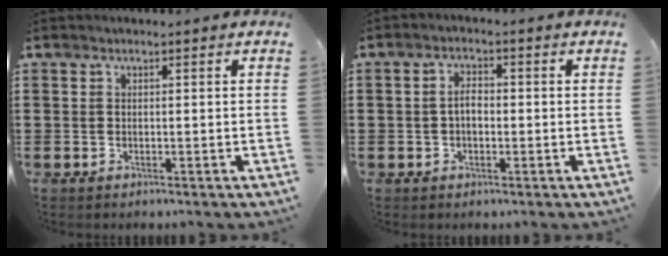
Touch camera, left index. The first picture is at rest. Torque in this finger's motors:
{"motor_torque": [0.03, 0.27, 0.02, 0.01]}